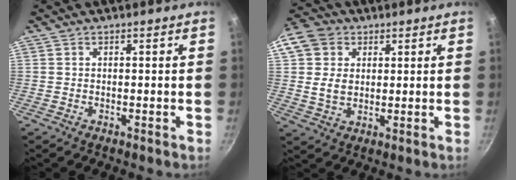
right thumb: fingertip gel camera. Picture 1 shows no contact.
{"total": 11.5, "force": [3.1, 9.2, 6.1], "torque": [-0.113, 0.005, 0.050]}